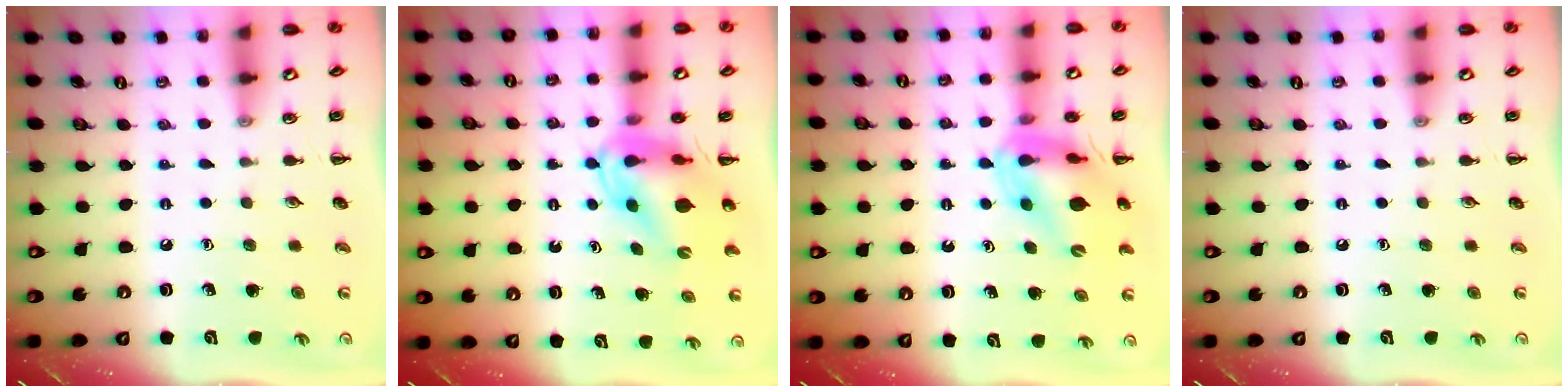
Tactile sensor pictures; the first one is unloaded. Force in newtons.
{"total": 9.0, "press": 8.5, "slide": 2.9}
{"total": 13.8, "press": 13.3, "slide": 3.7}
{"total": 0.0}